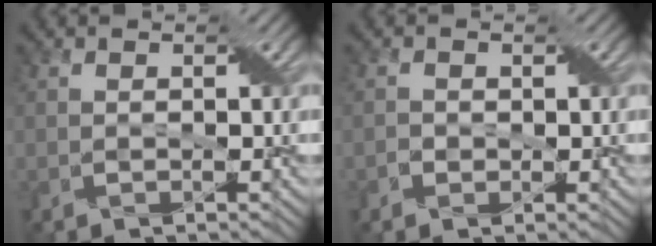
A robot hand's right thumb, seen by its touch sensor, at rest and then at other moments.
{"total": 1.0, "force": [-0.2, 1.0, 0.1], "torque": [-0.001, -0.003, -0.008]}